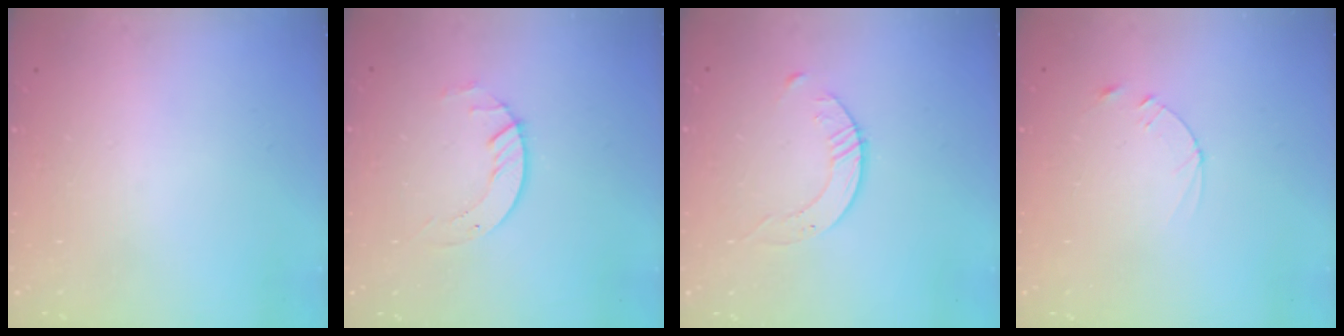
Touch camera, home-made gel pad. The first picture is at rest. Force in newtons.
{"total": 3.6, "press": 3.6, "slide": 0.4}
{"total": 3.1, "press": 3.1, "slide": 0.4}
{"total": 2.4, "press": 2.3, "slide": 0.2}